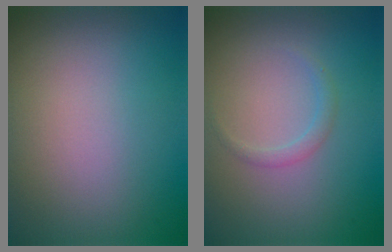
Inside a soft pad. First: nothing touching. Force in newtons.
{"total": 1.0, "press": 1.0, "slide": 0.0}